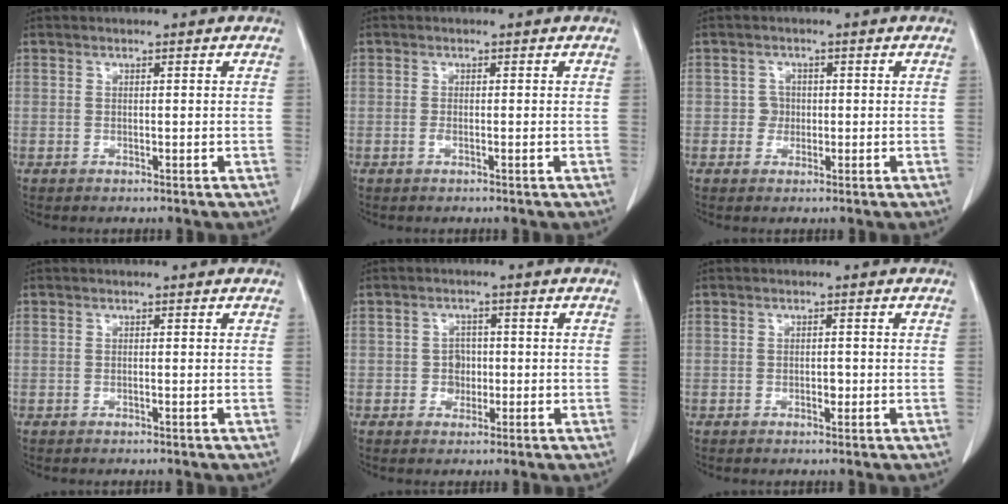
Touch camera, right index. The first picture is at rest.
{"total": 1.0, "force": [-0.3, 0.2, 0.9], "torque": [-0.017, -0.001, -0.004]}
{"total": 1.8, "force": [-0.2, 1.8, 0.3], "torque": [0.002, 0.007, -0.005]}
{"total": 0.0}
{"total": 2.7, "force": [-0.4, 2.4, 1.2], "torque": [-0.010, 0.007, -0.004]}
{"total": 1.2, "force": [-0.3, 0.6, 1.0], "torque": [-0.017, 0.000, -0.003]}